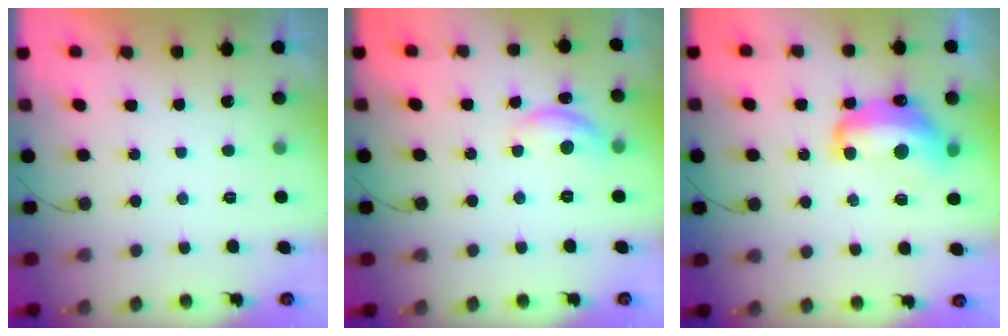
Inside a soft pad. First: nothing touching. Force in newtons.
{"total": 10.1, "press": 10.0, "slide": 0.6}
{"total": 13.5, "press": 13.5, "slide": 0.8}